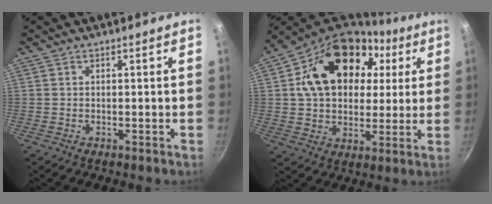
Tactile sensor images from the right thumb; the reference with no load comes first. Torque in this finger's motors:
{"motor_torque": [0.39, 4.61, 1.89, 0.30, 0.21]}